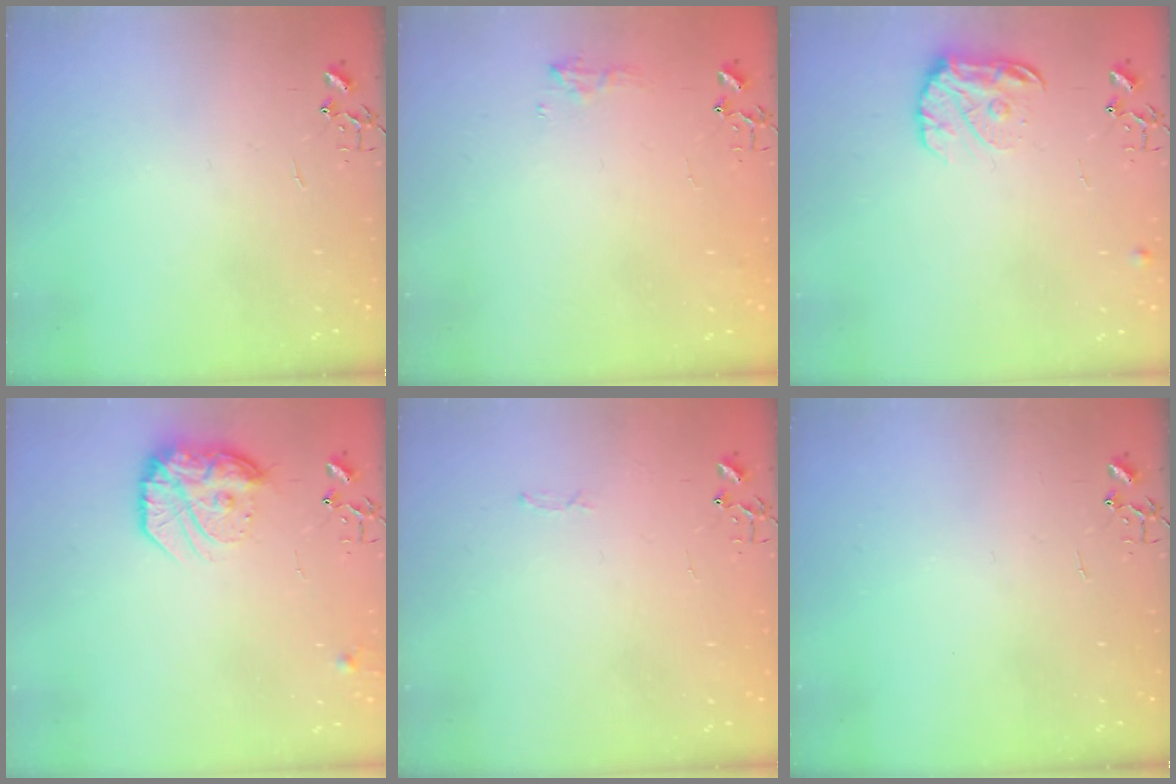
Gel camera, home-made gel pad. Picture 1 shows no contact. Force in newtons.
{"total": 7.6, "press": 7.6, "slide": 0.8}
{"total": 11.5, "press": 11.5, "slide": 0.6}
{"total": 16.9, "press": 16.8, "slide": 1.4}
{"total": 2.8, "press": 2.8, "slide": 0.4}
{"total": 0.0}